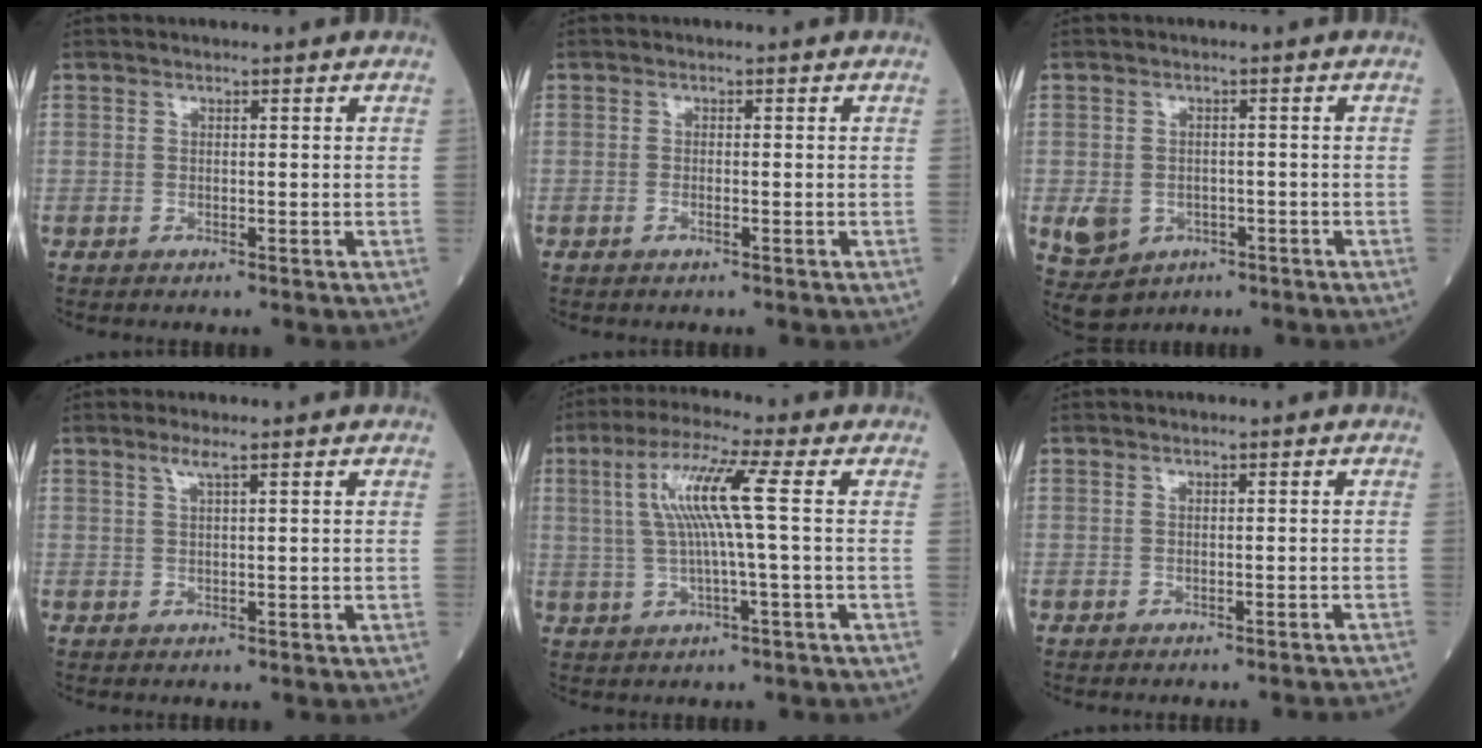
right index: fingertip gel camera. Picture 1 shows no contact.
{"total": 0.8, "force": [-0.4, 0.0, 0.7], "torque": [-0.016, -0.001, -0.006]}
{"total": 5.7, "force": [-2.1, 4.8, 2.3], "torque": [-0.048, 0.003, -0.022]}
{"total": 1.5, "force": [0.9, -0.2, 1.2], "torque": [-0.031, 0.002, 0.019]}
{"total": 8.6, "force": [1.4, -0.8, 8.4], "torque": [-0.168, 0.016, 0.029]}
{"total": 4.9, "force": [-4.7, -0.7, 1.2], "torque": [-0.005, -0.012, -0.051]}